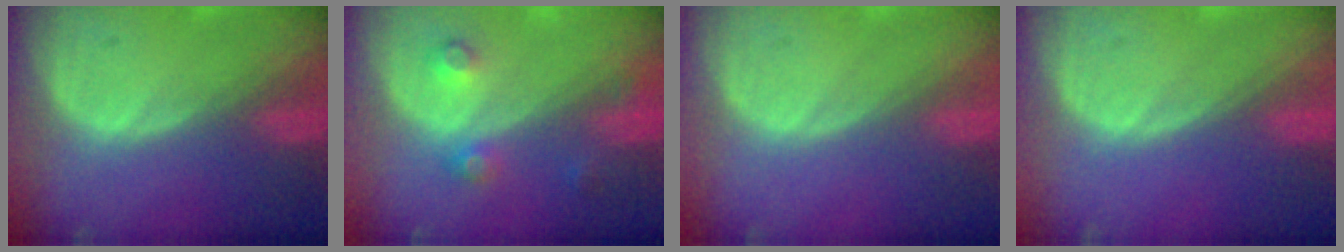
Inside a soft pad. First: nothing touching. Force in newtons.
{"total": 3.6, "press": 3.3, "slide": 1.4}
{"total": 0.0}
{"total": 0.0}